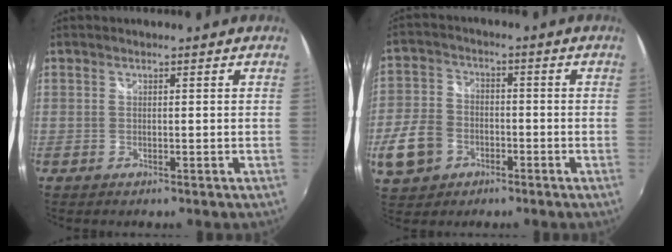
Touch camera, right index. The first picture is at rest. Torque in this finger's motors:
{"motor_torque": [-0.11, -0.15, -0.50, -0.21]}